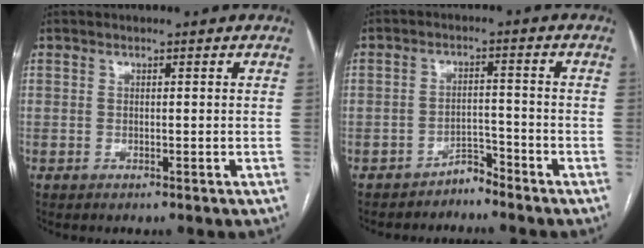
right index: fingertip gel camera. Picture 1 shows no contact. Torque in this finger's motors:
{"motor_torque": [-0.06, 0.08, -0.25, -0.06]}